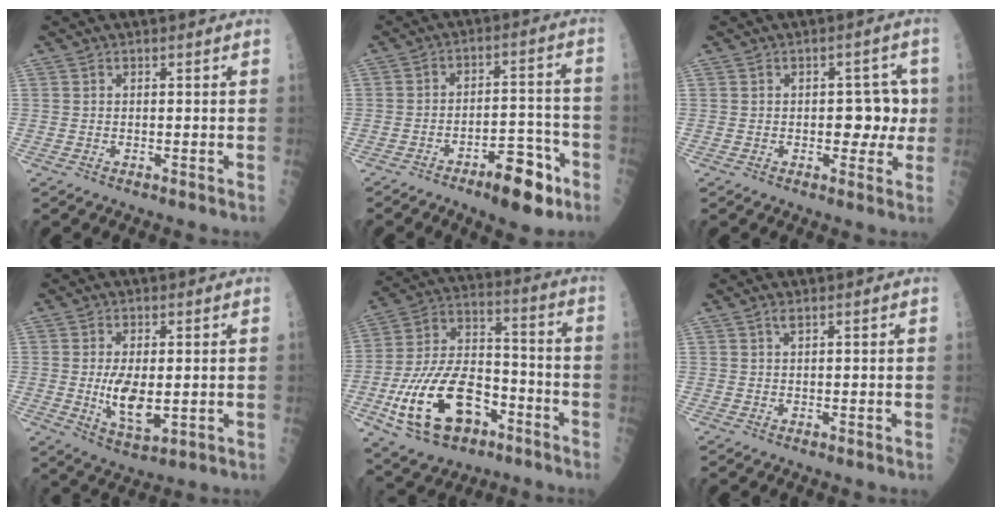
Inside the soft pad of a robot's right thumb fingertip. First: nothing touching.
{"total": 10.8, "force": [-6.2, 4.1, 7.9], "torque": [-0.091, 0.045, -0.091]}
{"total": 6.1, "force": [-0.1, 3.8, 4.8], "torque": [-0.023, 0.011, -0.001]}
{"total": 8.2, "force": [-0.2, 3.8, 7.3], "torque": [-0.123, -0.019, 0.008]}
{"total": 21.8, "force": [-8.9, 12.4, 15.6], "torque": [-0.276, 0.058, -0.144]}
{"total": 0.8, "force": [0.6, 0.1, 0.6], "torque": [-0.009, 0.004, 0.012]}